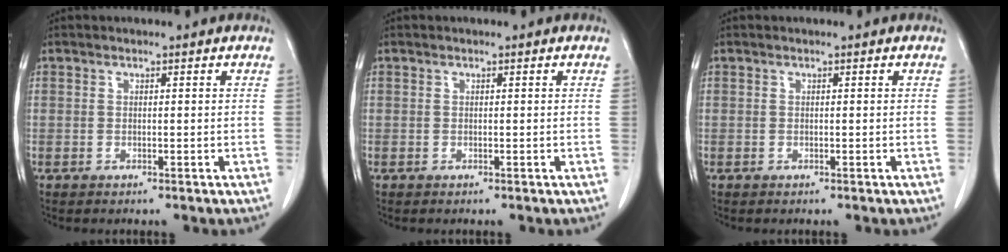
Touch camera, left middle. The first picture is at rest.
{"total": 0.0}
{"total": 0.0}